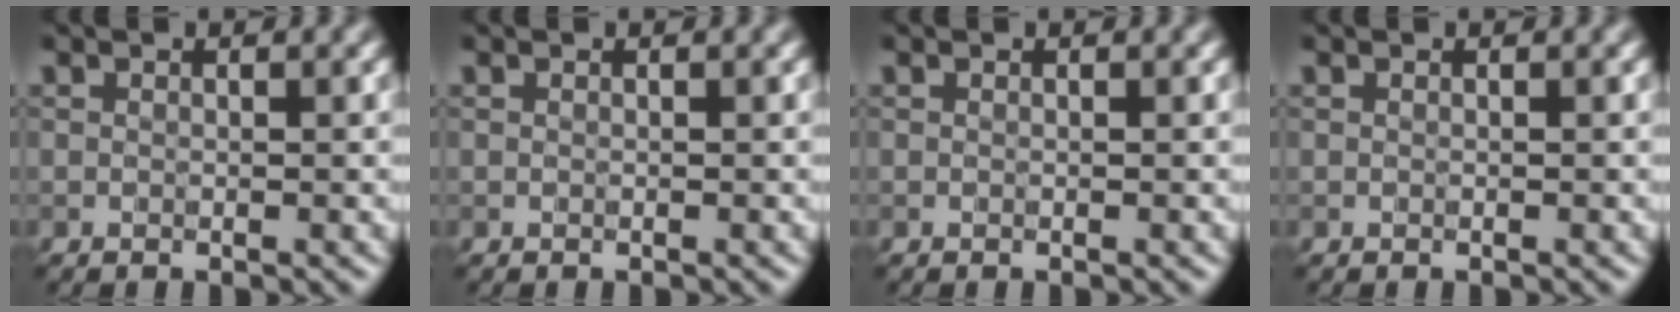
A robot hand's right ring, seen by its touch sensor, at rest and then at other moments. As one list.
[{"total": 0.0}, {"total": 0.0}, {"total": 0.0}]